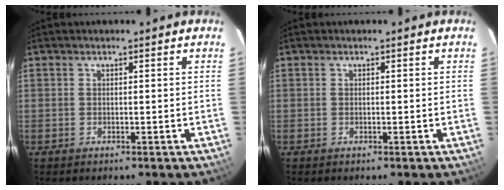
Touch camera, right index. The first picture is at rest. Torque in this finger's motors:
{"motor_torque": [-0.18, 0.09, -0.01, 0.00]}